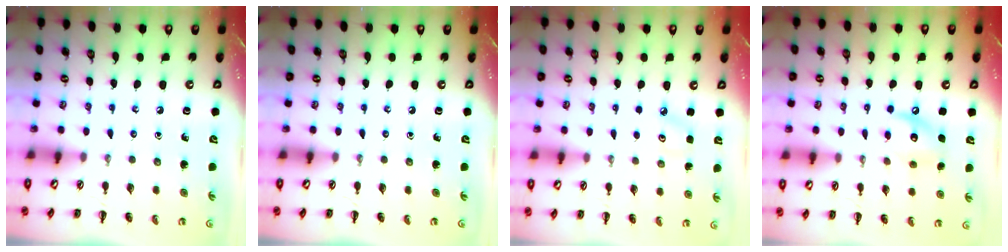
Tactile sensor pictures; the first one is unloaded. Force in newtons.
{"total": 0.0}
{"total": 5.2, "press": 5.0, "slide": 1.3}
{"total": 9.7, "press": 9.7, "slide": 1.2}